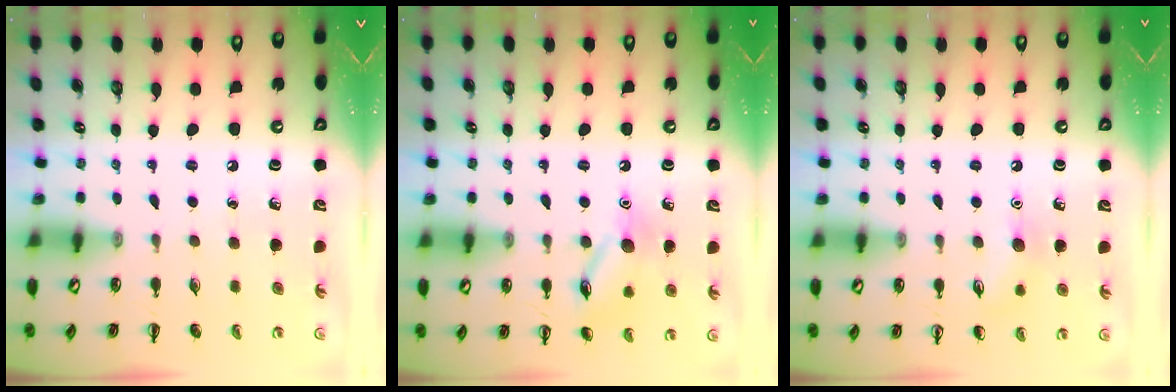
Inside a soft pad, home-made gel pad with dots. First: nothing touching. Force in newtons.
{"total": 11.2, "press": 11.2, "slide": 0.5}
{"total": 6.8, "press": 6.7, "slide": 1.5}